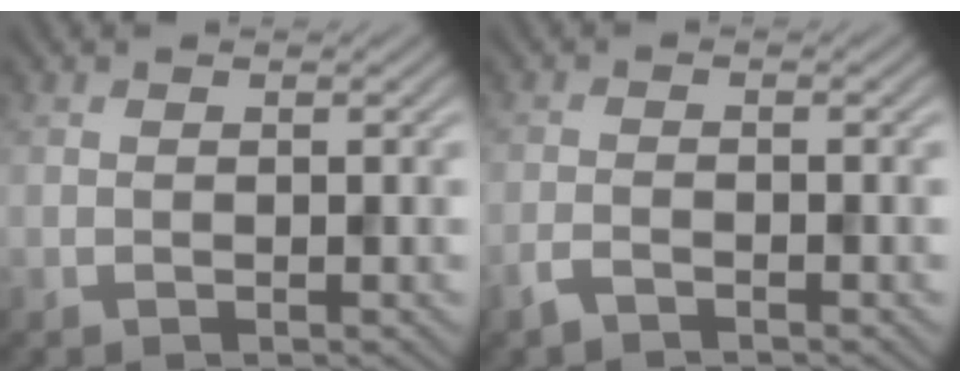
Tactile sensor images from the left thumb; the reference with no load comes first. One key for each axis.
{"total": 1.8, "fx": -1.4, "fy": 0.4, "fz": 1.0, "tx": -0.025, "ty": -0.001, "tz": -0.033}